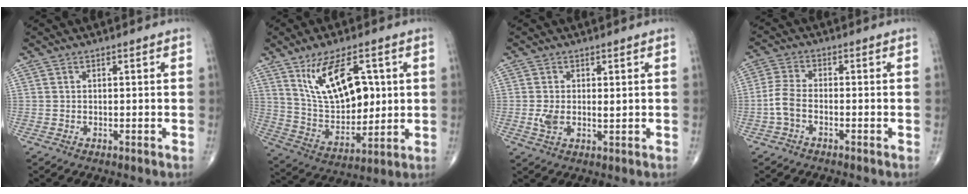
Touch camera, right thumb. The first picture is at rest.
{"total": 15.7, "force": [5.3, 8.0, 12.4], "torque": [-0.192, -0.025, 0.113]}
{"total": 3.7, "force": [0.3, 2.0, 3.0], "torque": [-0.060, -0.007, 0.008]}
{"total": 4.2, "force": [-1.6, 2.1, 3.2], "torque": [-0.074, 0.019, -0.038]}